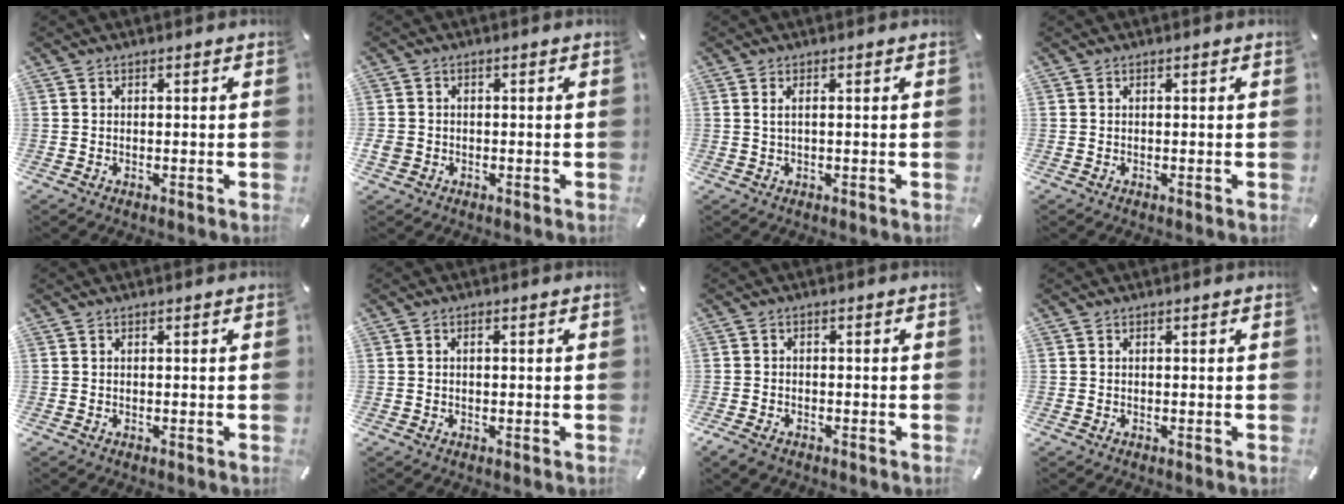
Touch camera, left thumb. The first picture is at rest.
{"total": 2.4, "force": [-0.7, 2.1, 0.9], "torque": [-0.023, 0.000, -0.016]}
{"total": 1.4, "force": [0.3, 0.1, 1.4], "torque": [-0.029, -0.002, 0.005]}
{"total": 0.0}
{"total": 0.0}
{"total": 1.0, "force": [0.0, 0.5, 0.8], "torque": [-0.016, 0.001, -0.001]}
{"total": 2.4, "force": [-1.6, 1.5, 1.0], "torque": [-0.033, 0.002, -0.035]}
{"total": 0.0}